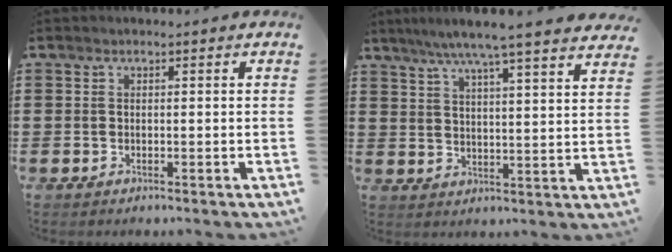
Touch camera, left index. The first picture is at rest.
{"total": 6.6, "force": [5.7, -0.8, 3.4], "torque": [-0.085, -0.027, 0.096]}